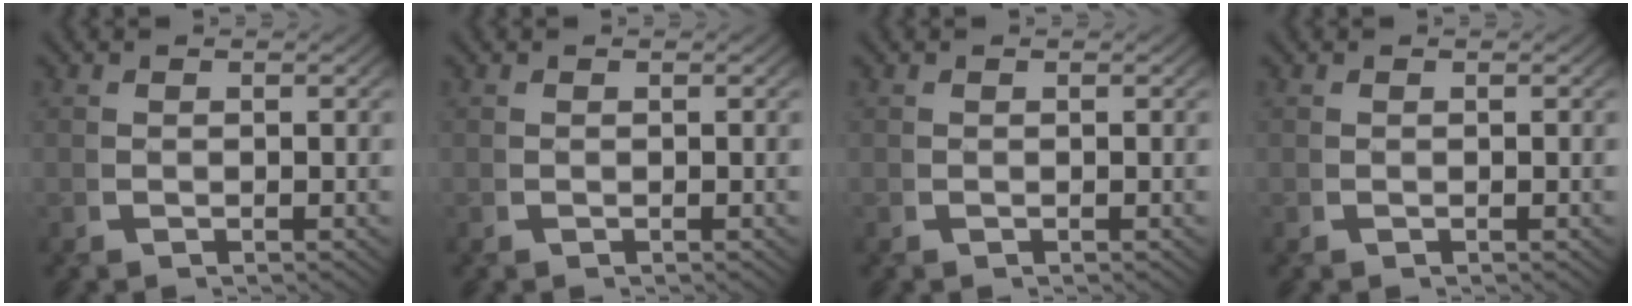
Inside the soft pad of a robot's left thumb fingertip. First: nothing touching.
{"total": 0.0}
{"total": 0.0}
{"total": 0.0}